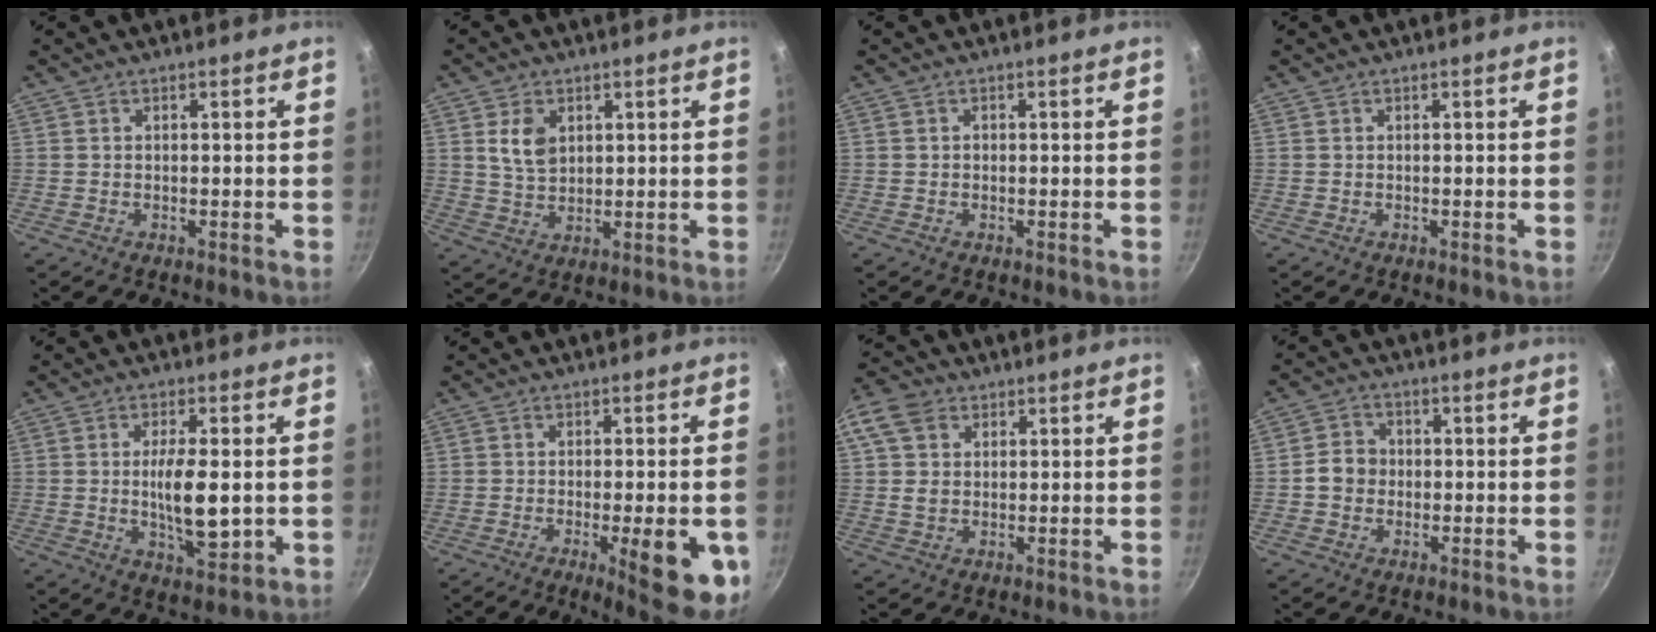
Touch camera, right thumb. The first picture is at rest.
{"total": 5.9, "force": [2.0, 4.0, 3.8], "torque": [-0.058, -0.013, 0.042]}
{"total": 0.0}
{"total": 0.0}
{"total": 9.5, "force": [-0.2, 3.3, 9.0], "torque": [-0.150, -0.008, 0.002]}
{"total": 12.9, "force": [-3.7, 3.5, 11.9], "torque": [-0.135, 0.004, -0.045]}
{"total": 9.8, "force": [3.4, 7.3, 5.5], "torque": [-0.105, 0.002, 0.055]}
{"total": 4.8, "force": [-0.5, 4.3, 2.1], "torque": [-0.015, 0.014, -0.018]}